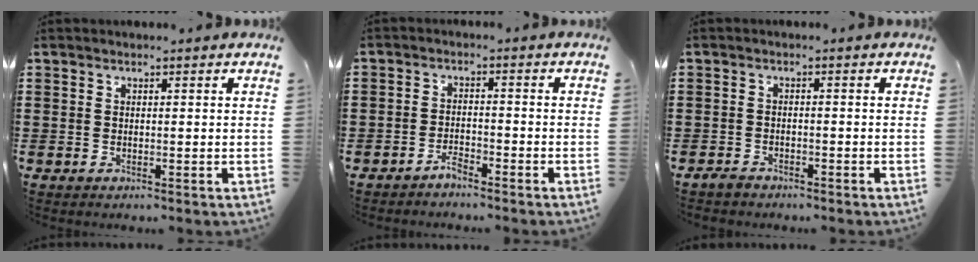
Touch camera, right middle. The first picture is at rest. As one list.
[{"total": 2.6, "force": [-2.5, 0.6, 0.1], "torque": [-0.009, 0.002, -0.053]}, {"total": 1.5, "force": [-1.4, 0.6, 0.4], "torque": [-0.014, 0.000, -0.028]}]